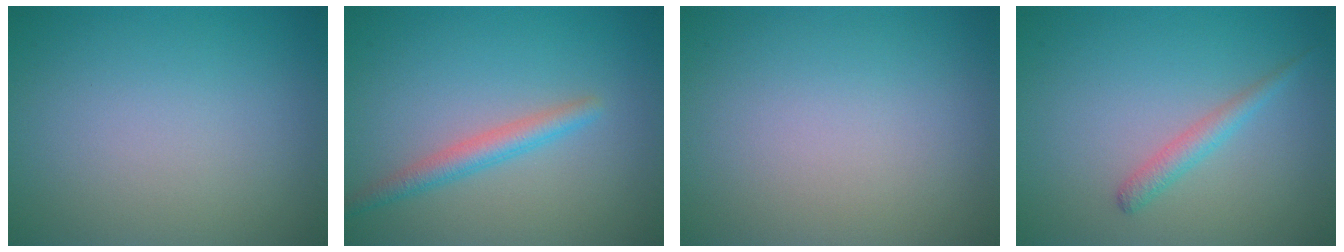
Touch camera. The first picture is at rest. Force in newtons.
{"total": 2.4, "press": 2.4, "slide": 0.1}
{"total": 0.0}
{"total": 1.6, "press": 1.6, "slide": 0.1}